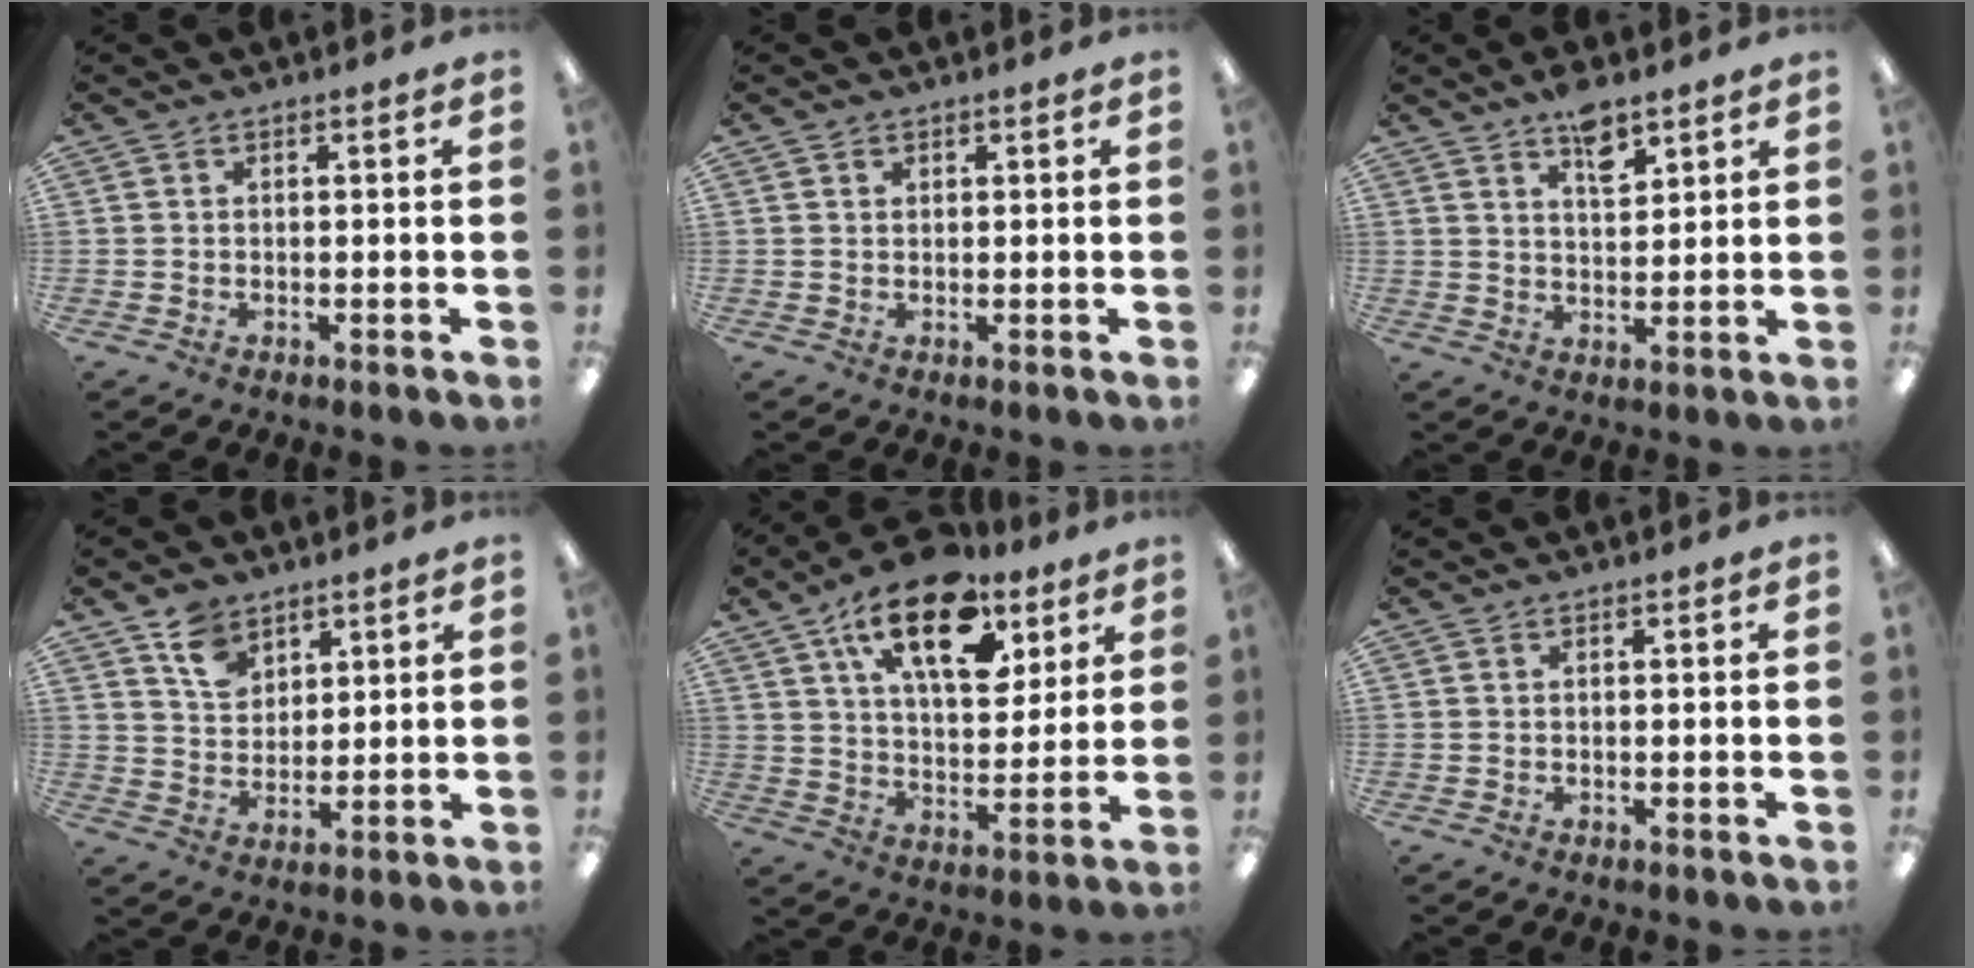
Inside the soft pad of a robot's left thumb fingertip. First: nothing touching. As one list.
[{"total": 1.0, "force": [0.6, 0.7, 0.3], "torque": [-0.007, 0.002, 0.011]}, {"total": 6.8, "force": [4.9, 2.9, 3.7], "torque": [-0.046, -0.028, 0.081]}, {"total": 8.1, "force": [5.3, 5.3, 2.9], "torque": [-0.054, -0.012, 0.100]}, {"total": 19.2, "force": [11.0, 9.6, 12.4], "torque": [-0.187, -0.047, 0.186]}, {"total": 0.0}]